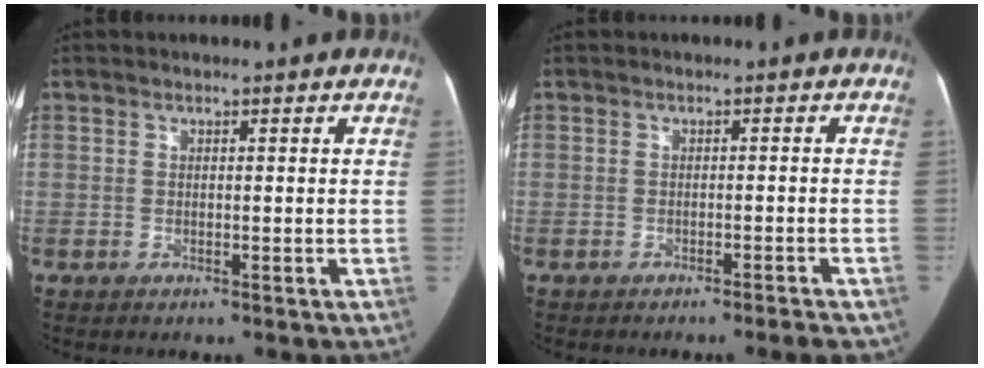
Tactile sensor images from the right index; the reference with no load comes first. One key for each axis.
{"total": 3.0, "fx": -2.2, "fy": 0.6, "fz": 2.0, "tx": -0.023, "ty": 0.003, "tz": -0.026}